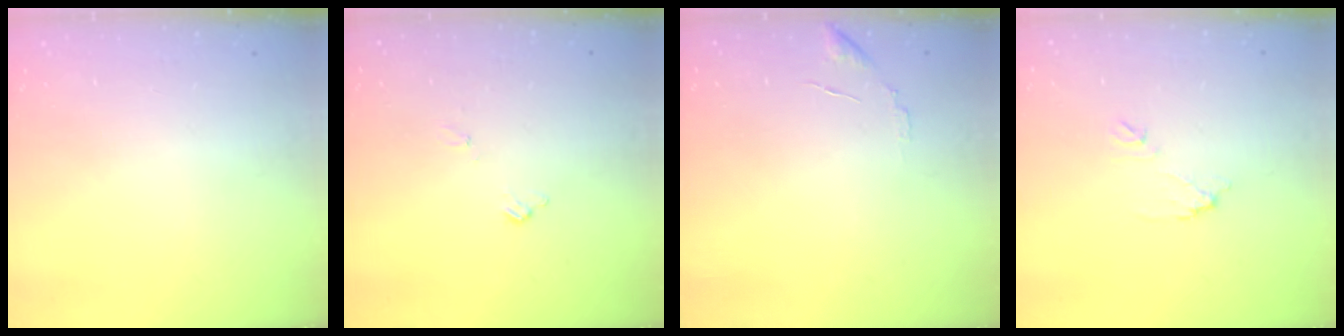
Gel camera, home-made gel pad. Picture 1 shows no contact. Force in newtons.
{"total": 4.8, "press": 4.8, "slide": 0.5}
{"total": 5.7, "press": 5.7, "slide": 0.3}
{"total": 6.9, "press": 6.9, "slide": 0.4}